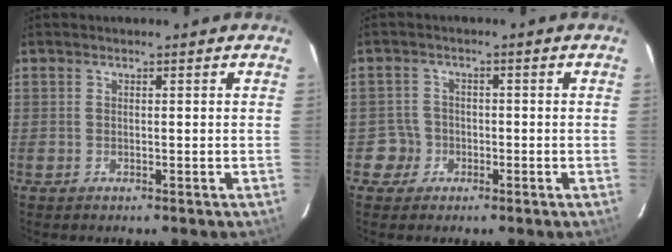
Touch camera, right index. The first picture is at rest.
{"total": 3.6, "force": [-1.4, 3.3, -0.3], "torque": [0.012, 0.023, -0.023]}